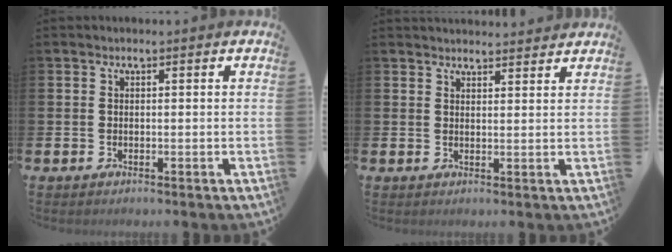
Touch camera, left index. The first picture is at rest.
{"total": 2.8, "force": [2.7, 0.5, -0.1], "torque": [0.007, -0.016, 0.048]}